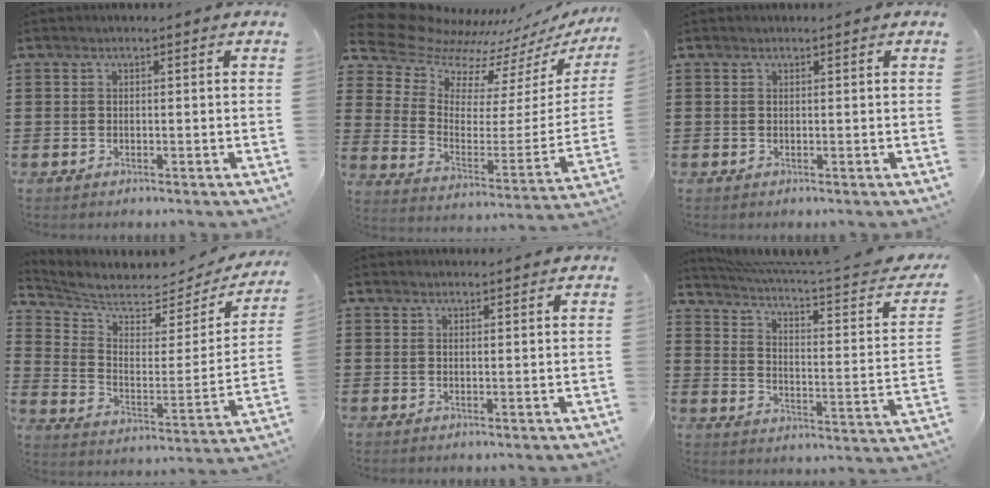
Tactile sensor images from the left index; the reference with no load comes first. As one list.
[{"total": 10.2, "force": [9.2, 3.6, 2.3], "torque": [-0.094, -0.075, 0.160]}, {"total": 0.0}, {"total": 4.1, "force": [3.8, 0.8, 1.1], "torque": [-0.049, -0.046, 0.060]}, {"total": 1.0, "force": [1.0, 0.1, 0.1], "torque": [-0.004, 0.000, 0.019]}, {"total": 4.7, "force": [3.6, 0.1, 3.1], "torque": [-0.069, -0.037, 0.053]}]